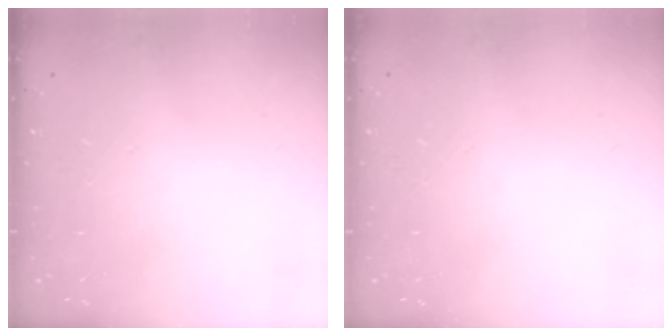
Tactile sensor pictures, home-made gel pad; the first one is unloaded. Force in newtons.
{"total": 0.0}